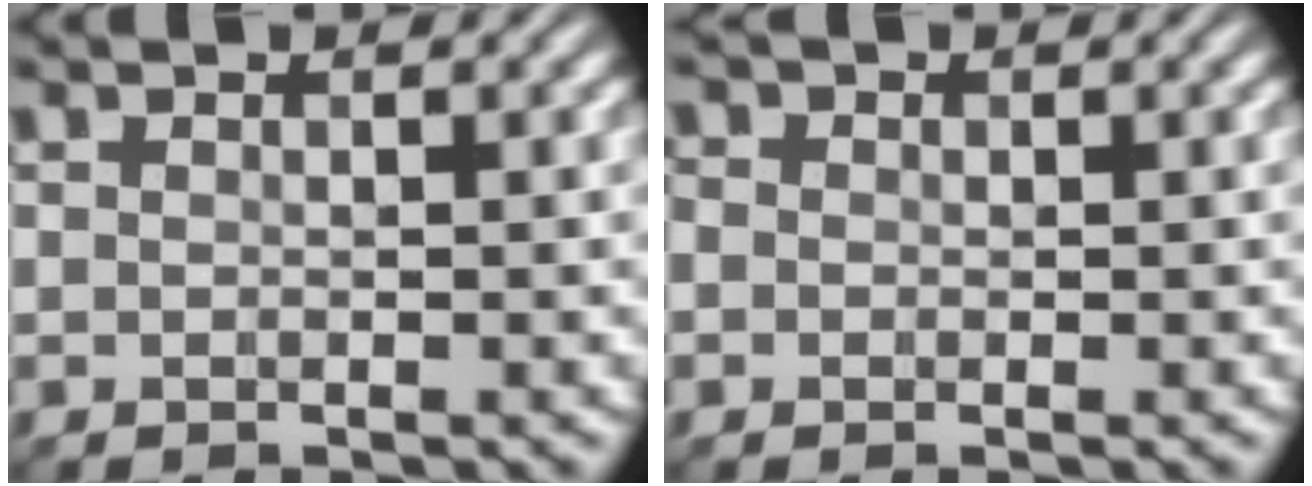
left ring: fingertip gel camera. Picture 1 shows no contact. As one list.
[{"total": 2.7, "force": [0.7, 2.4, 1.1], "torque": [-0.010, 0.023, -0.014]}]